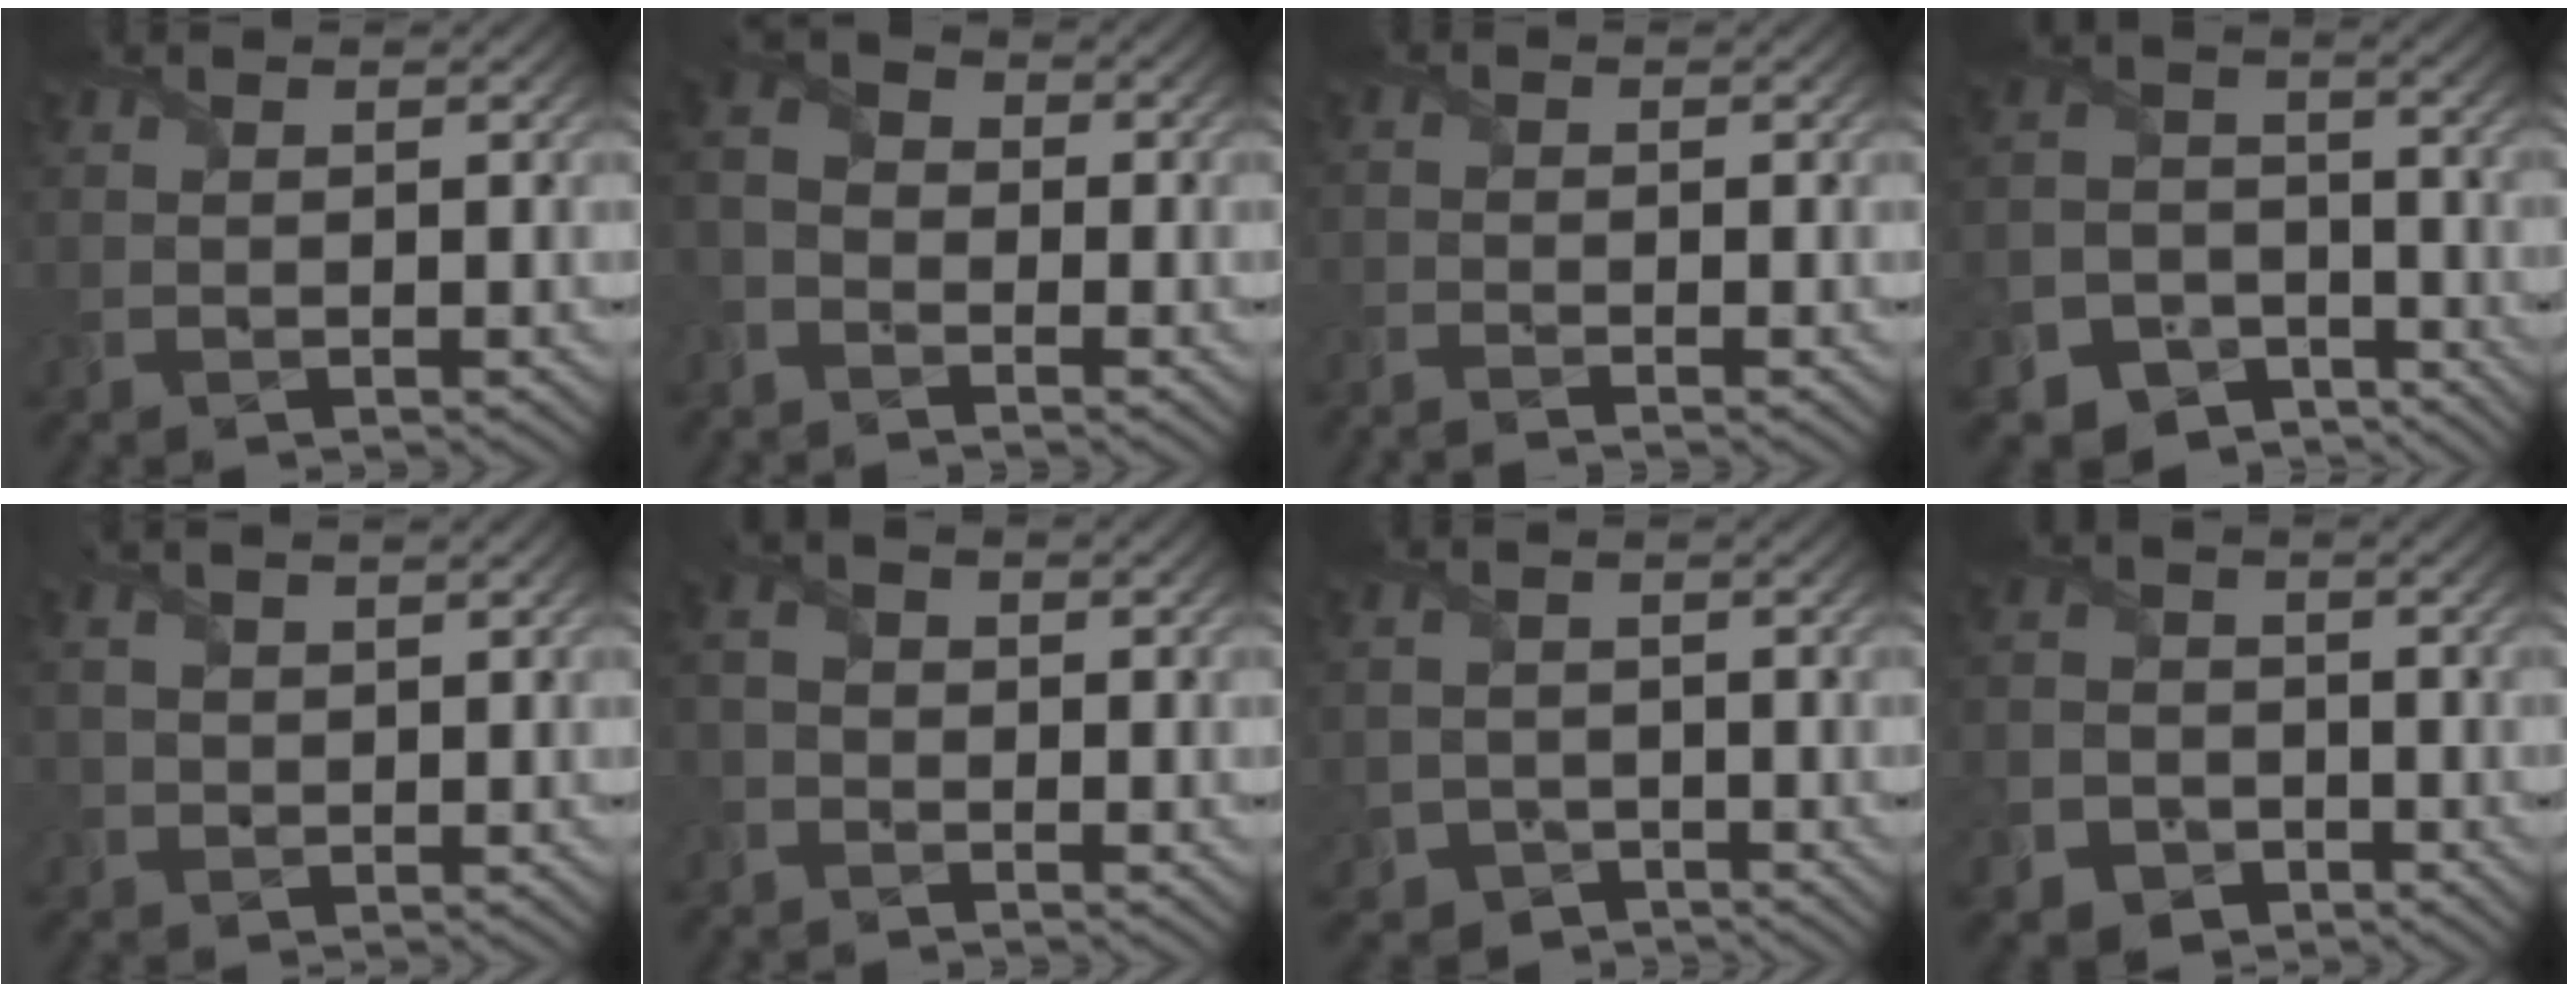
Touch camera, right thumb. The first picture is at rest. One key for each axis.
{"total": 5.1, "fx": -3.3, "fy": 3.1, "fz": 2.2, "tx": -0.056, "ty": -0.002, "tz": -0.074}
{"total": 2.2, "fx": -2.0, "fy": -0.1, "fz": 0.8, "tx": -0.020, "ty": -0.005, "tz": -0.047}
{"total": 10.7, "fx": -7.5, "fy": 6.7, "fz": 3.5, "tx": -0.095, "ty": -0.029, "tz": -0.128}
{"total": 3.1, "fx": 0.9, "fy": 1.9, "fz": 2.3, "tx": -0.059, "ty": 0.003, "tz": 0.020}
{"total": 2.6, "fx": -1.6, "fy": 1.6, "fz": 1.2, "tx": -0.025, "ty": 0.006, "tz": -0.039}
{"total": 5.2, "fx": -3.3, "fy": 3.8, "fz": 1.0, "tx": -0.027, "ty": -0.015, "tz": -0.065}
{"total": 6.8, "fx": -3.8, "fy": 5.3, "fz": 1.9, "tx": -0.057, "ty": -0.023, "tz": -0.085}